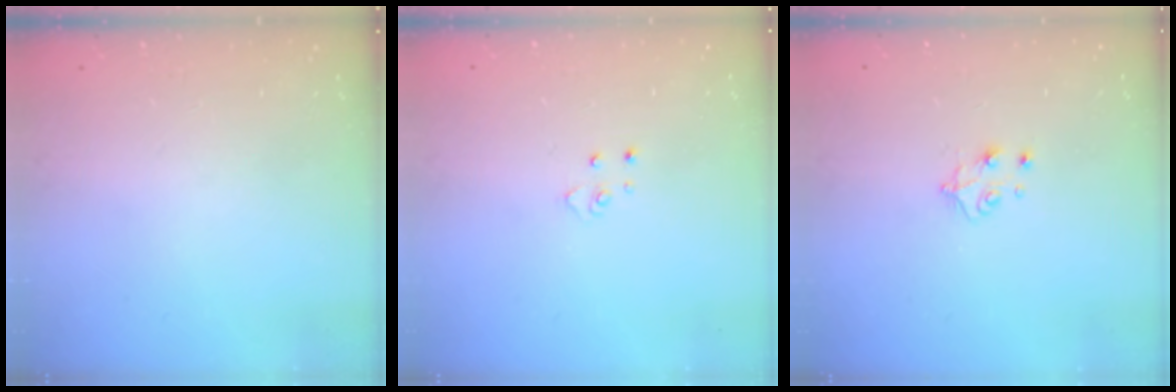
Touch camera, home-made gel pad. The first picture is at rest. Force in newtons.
{"total": 4.0, "press": 4.0, "slide": 0.4}
{"total": 5.3, "press": 5.2, "slide": 0.8}